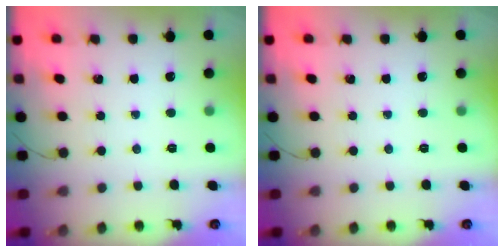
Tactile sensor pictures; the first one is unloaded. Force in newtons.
{"total": 0.0}